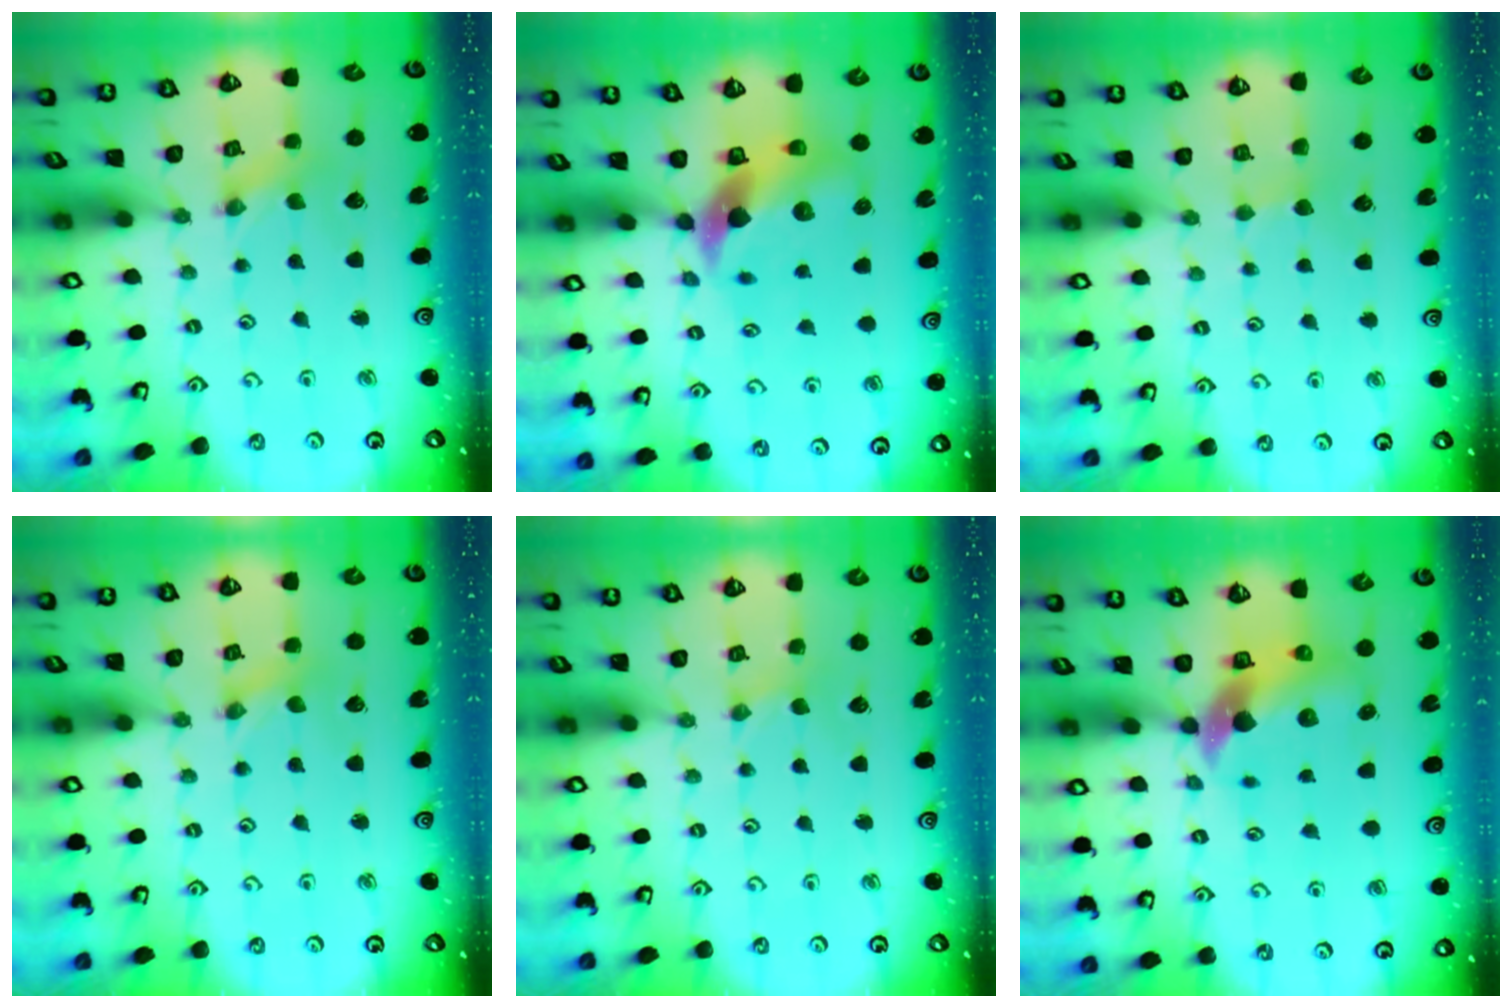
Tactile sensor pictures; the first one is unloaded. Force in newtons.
{"total": 10.5, "press": 10.4, "slide": 1.5}
{"total": 2.2, "press": 2.2, "slide": 0.2}
{"total": 0.0}
{"total": 0.0}
{"total": 8.9, "press": 8.8, "slide": 1.2}